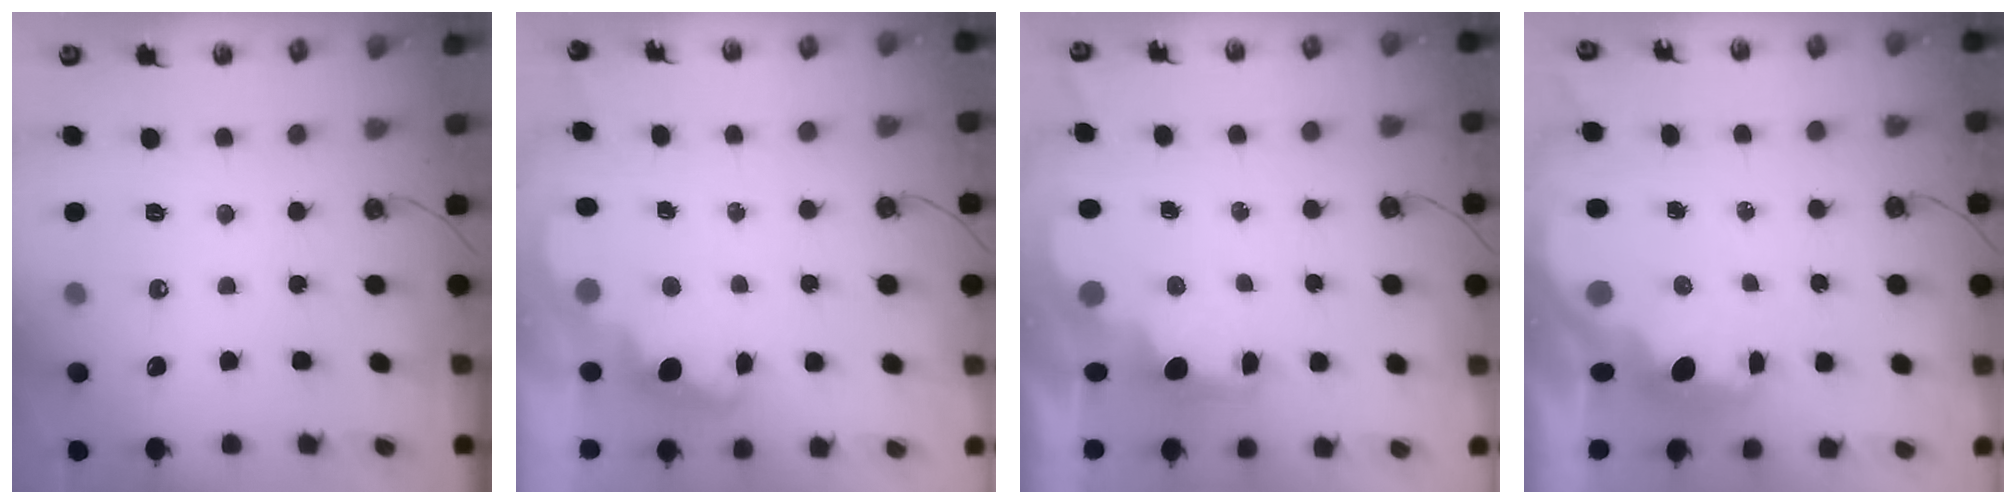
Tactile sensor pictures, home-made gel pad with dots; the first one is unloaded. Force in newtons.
{"total": 2.4, "press": 2.3, "slide": 0.6}
{"total": 2.2, "press": 2.1, "slide": 0.8}
{"total": 3.4, "press": 3.3, "slide": 0.4}